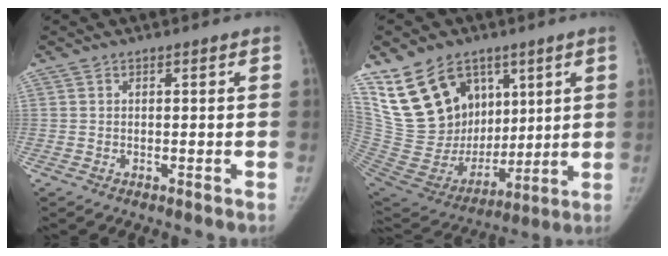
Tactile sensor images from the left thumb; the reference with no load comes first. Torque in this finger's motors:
{"motor_torque": [1.49, 1.48, 1.41, -1.36, 0.08]}